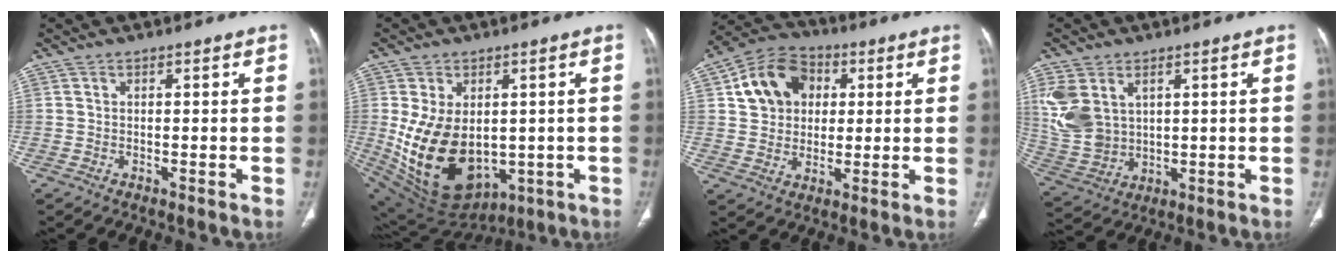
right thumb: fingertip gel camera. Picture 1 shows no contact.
{"total": 18.6, "force": [-1.2, 12.5, 13.8], "torque": [-0.234, -0.015, 0.023]}
{"total": 12.8, "force": [3.4, 10.3, 6.8], "torque": [-0.092, 0.006, 0.052]}
{"total": 11.6, "force": [3.6, 8.2, 7.3], "torque": [-0.158, -0.007, 0.092]}